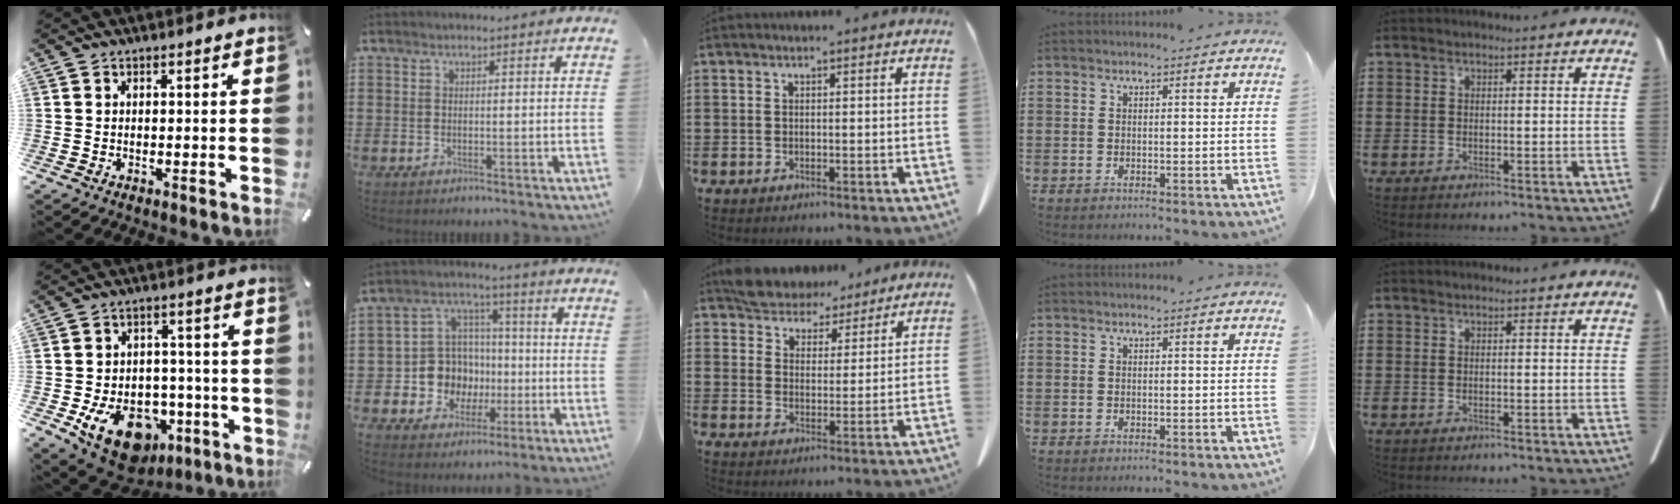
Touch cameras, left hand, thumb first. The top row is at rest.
{"thumb": {"total": 15.9, "force": [-7.2, 10.9, 9.1], "torque": [-0.142, 0.041, -0.107]}, "index": {"total": 9.7, "force": [-0.9, 9.3, 2.7], "torque": [-0.103, 0.007, -0.007]}, "middle": {"total": 5.6, "force": [5.3, 1.8, 0.3], "torque": [-0.035, -0.022, 0.099]}}